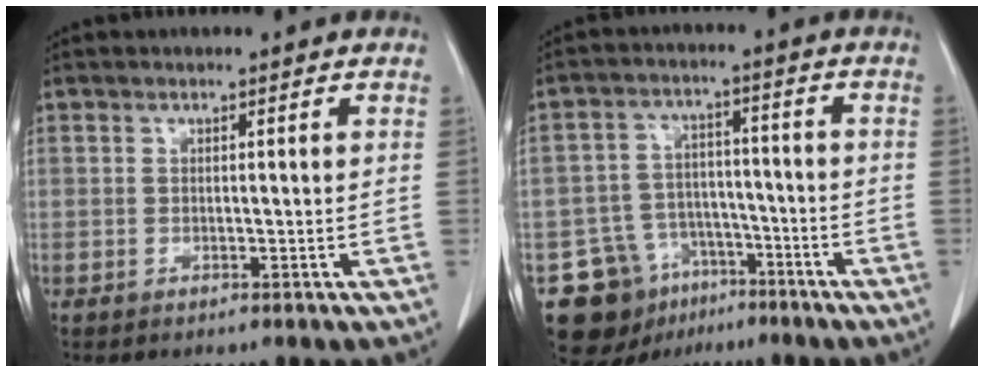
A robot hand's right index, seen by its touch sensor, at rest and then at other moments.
{"total": 12.4, "force": [-7.0, 9.5, 3.7], "torque": [-0.068, 0.039, -0.102]}